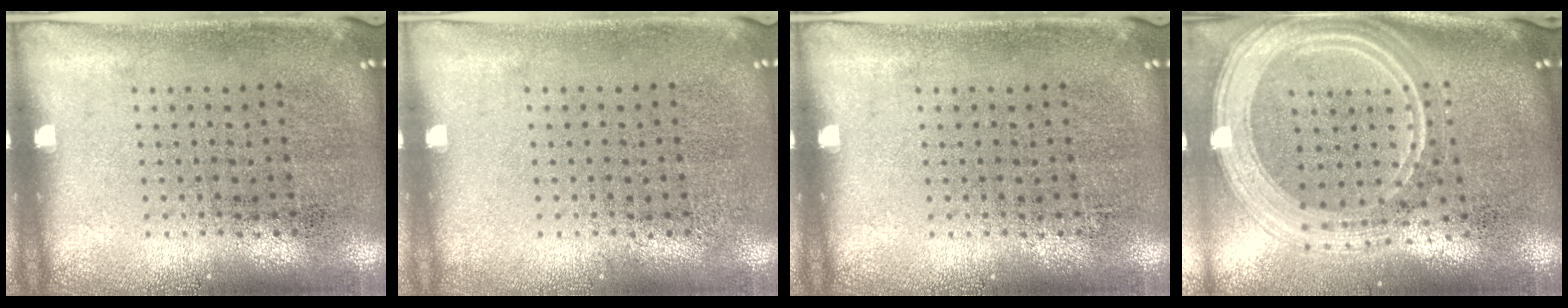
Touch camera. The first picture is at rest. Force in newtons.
{"total": 0.0}
{"total": 0.0}
{"total": 3.0, "press": 2.4, "slide": 1.7}